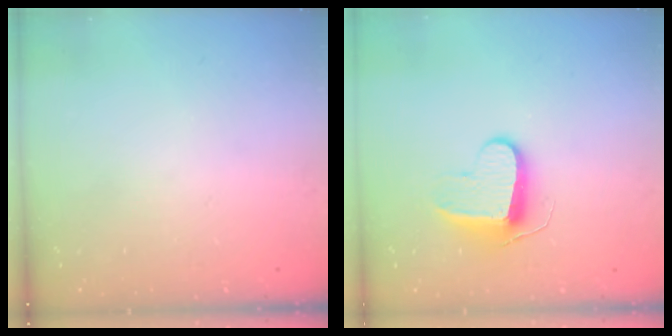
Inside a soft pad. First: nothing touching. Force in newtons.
{"total": 9.5, "press": 9.5, "slide": 0.7}